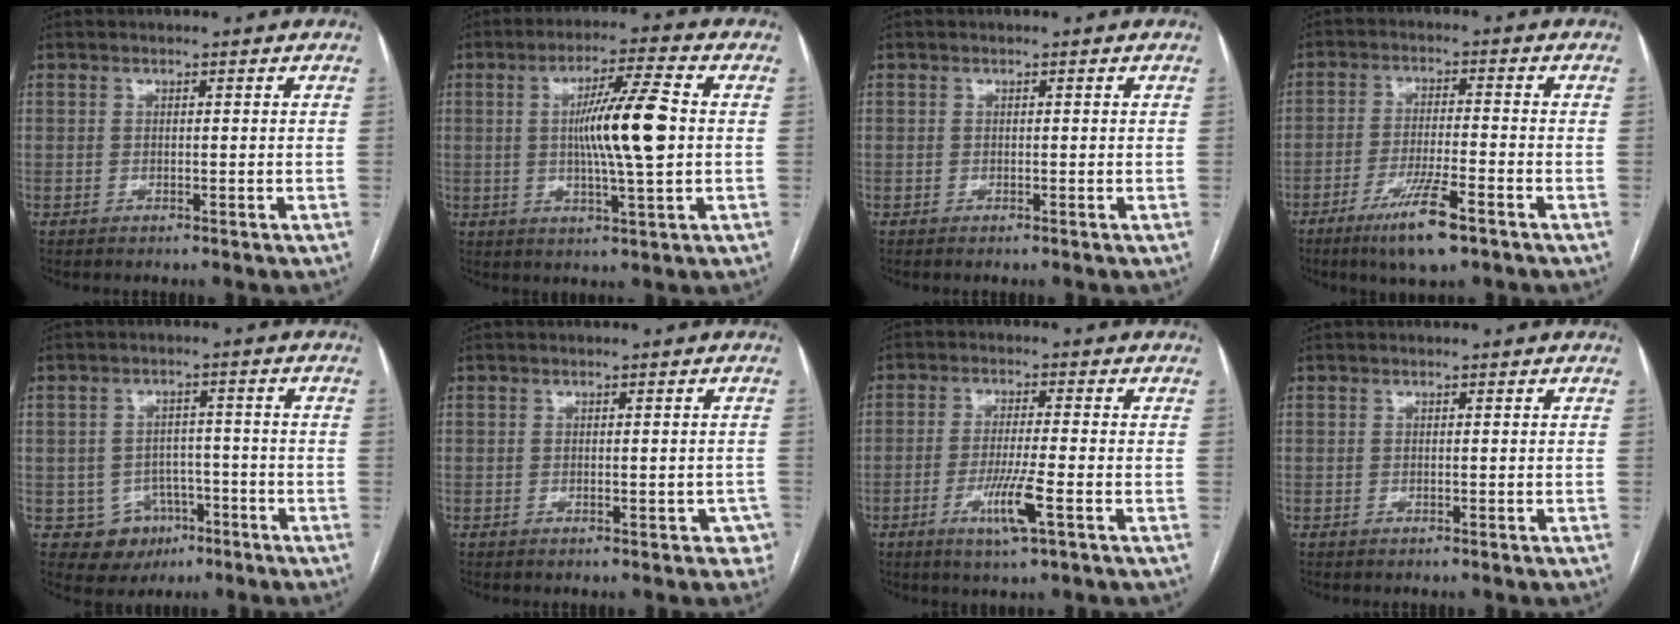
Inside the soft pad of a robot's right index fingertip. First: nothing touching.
{"total": 10.6, "force": [0.5, 0.2, 10.6], "torque": [-0.183, 0.001, 0.008]}
{"total": 0.0}
{"total": 8.4, "force": [-5.2, 0.8, 6.6], "torque": [-0.123, -0.016, -0.085]}
{"total": 5.8, "force": [-2.3, 5.3, 0.9], "torque": [-0.004, 0.013, -0.020]}
{"total": 2.8, "force": [-1.2, 1.4, 2.1], "torque": [-0.010, 0.007, -0.010]}
{"total": 6.7, "force": [-2.7, -0.2, 6.2], "torque": [-0.118, -0.014, -0.048]}
{"total": 0.0}